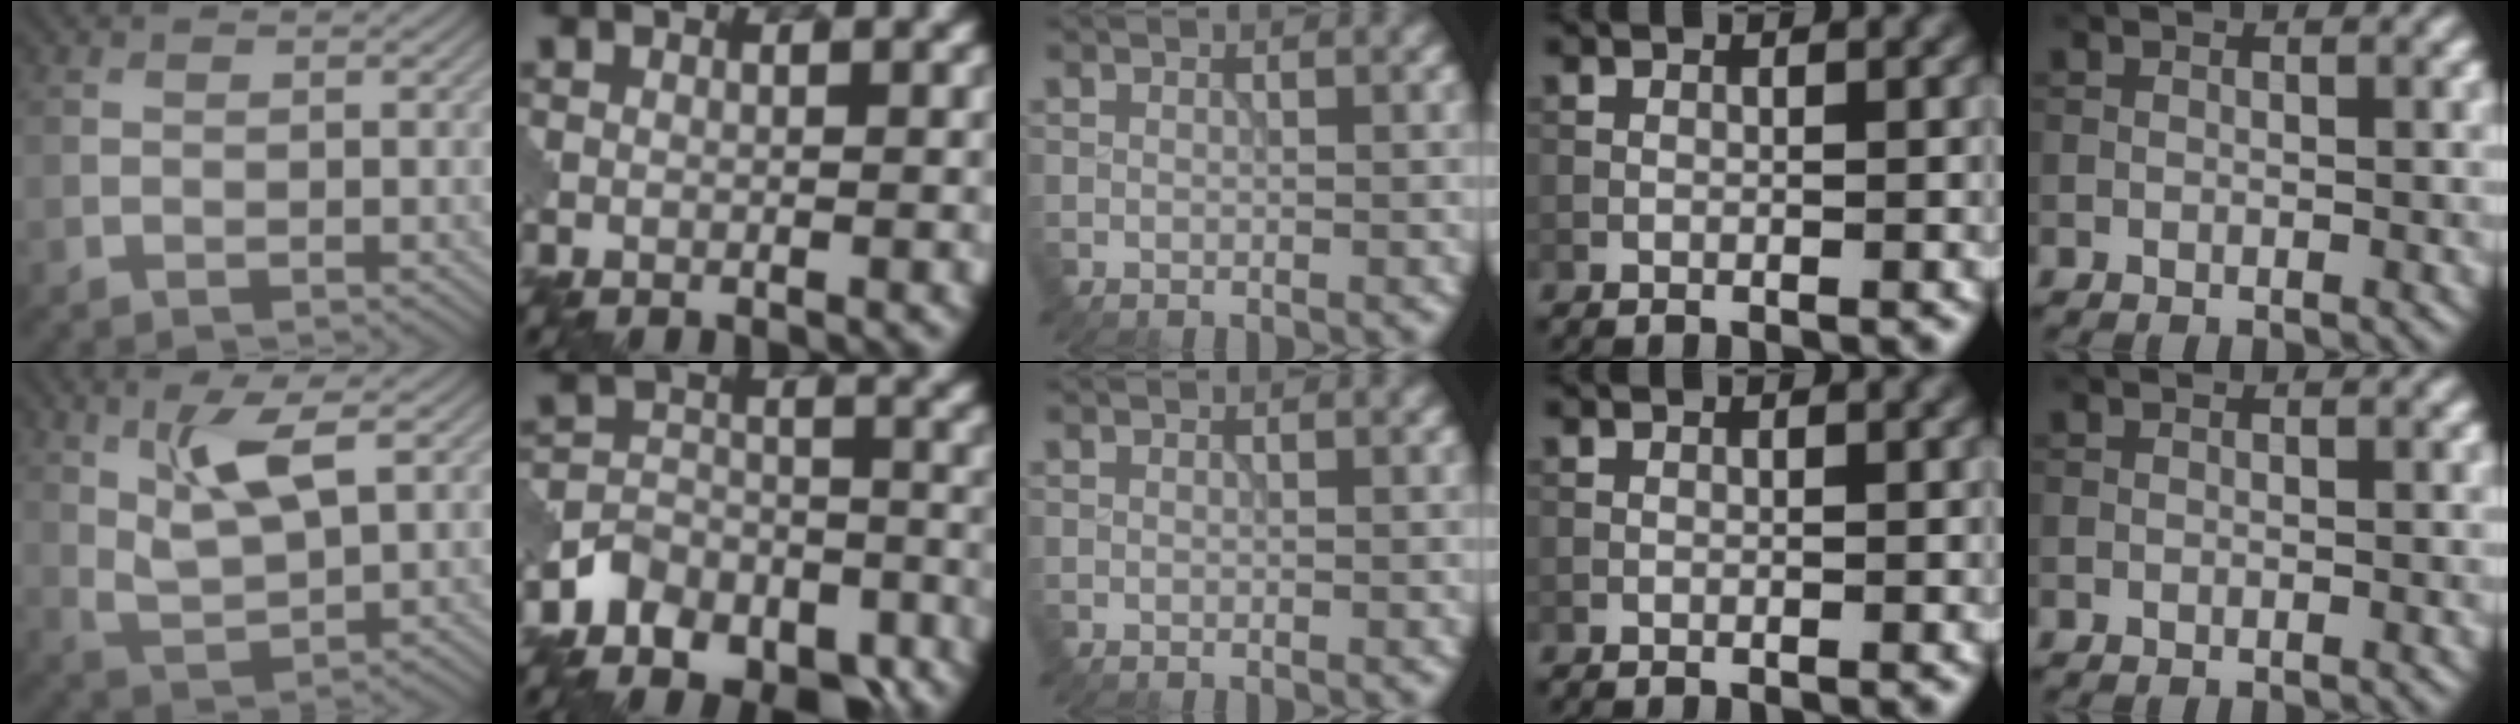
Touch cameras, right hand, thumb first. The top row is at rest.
{"thumb": {"total": 7.3, "force": [3.1, 2.3, 6.1], "torque": [-0.130, -0.006, 0.065]}, "index": {"total": 7.8, "force": [-6.0, 4.4, 2.3], "torque": [-0.027, -0.004, -0.106]}}